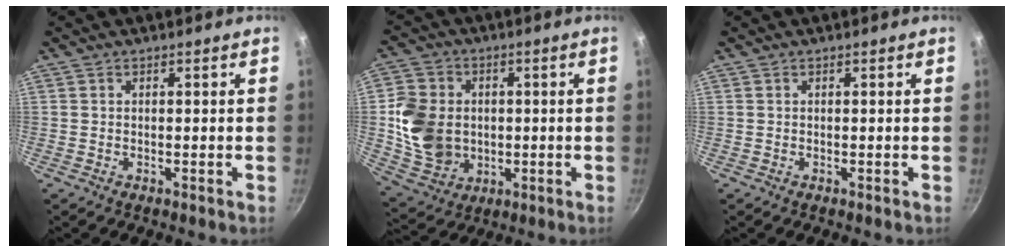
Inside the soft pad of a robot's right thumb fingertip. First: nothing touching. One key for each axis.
{"total": 13.5, "fx": 0.0, "fy": 11.2, "fz": 7.5, "tx": -0.124, "ty": -0.001, "tz": 0.011}
{"total": 0.0}